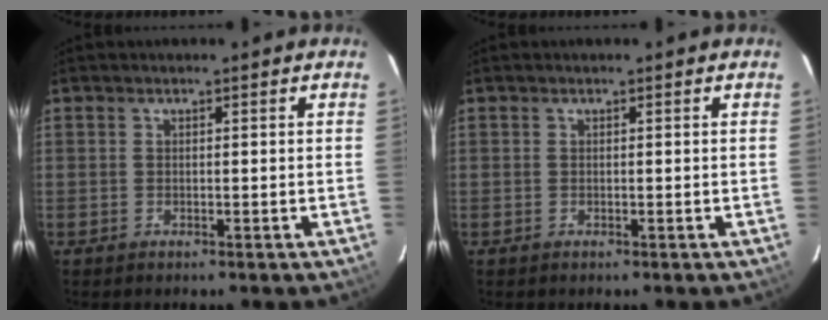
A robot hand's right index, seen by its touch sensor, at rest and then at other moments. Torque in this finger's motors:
{"motor_torque": [-0.05, -0.04, 0.04, 0.00]}